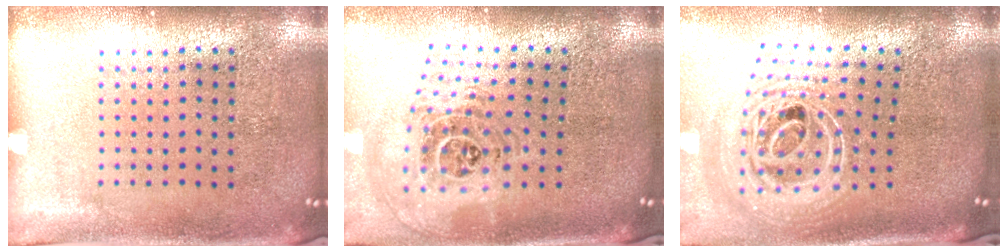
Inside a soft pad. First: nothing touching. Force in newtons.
{"total": 1.5, "press": 1.3, "slide": 0.8}
{"total": 2.8, "press": 2.0, "slide": 1.9}